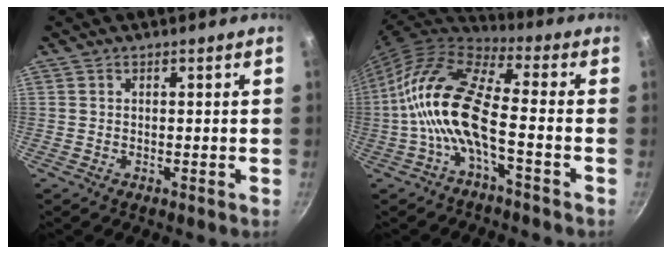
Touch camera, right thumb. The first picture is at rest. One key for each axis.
{"total": 14.9, "fx": -3.1, "fy": 5.4, "fz": 13.5, "tx": -0.272, "ty": 0.037, "tz": -0.076}